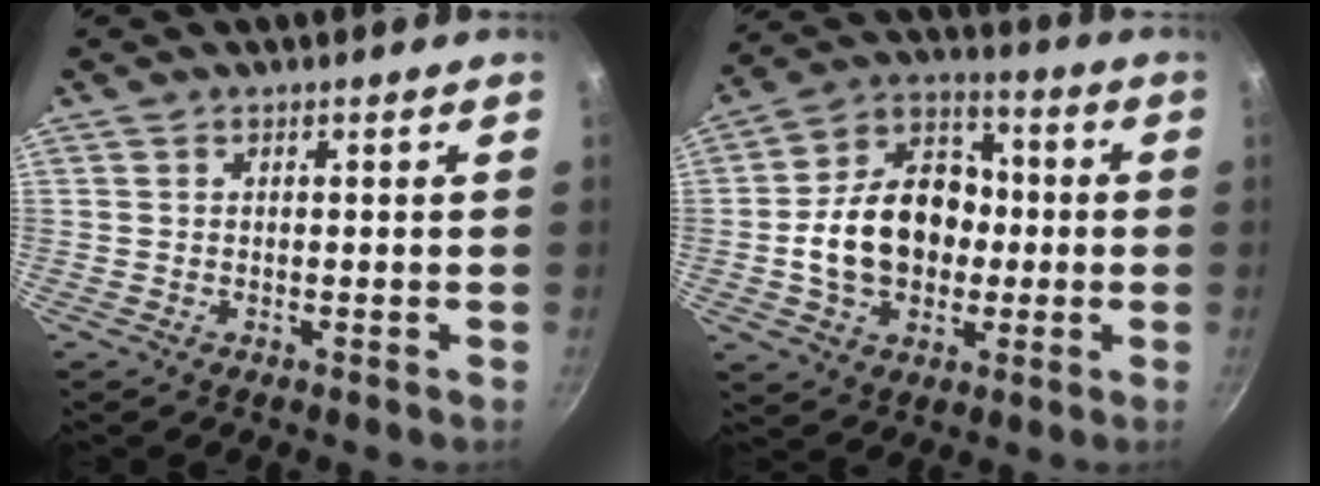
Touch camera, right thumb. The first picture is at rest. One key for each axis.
{"total": 17.5, "fx": -1.3, "fy": 13.2, "fz": 11.4, "tx": -0.159, "ty": 0.040, "tz": -0.029}